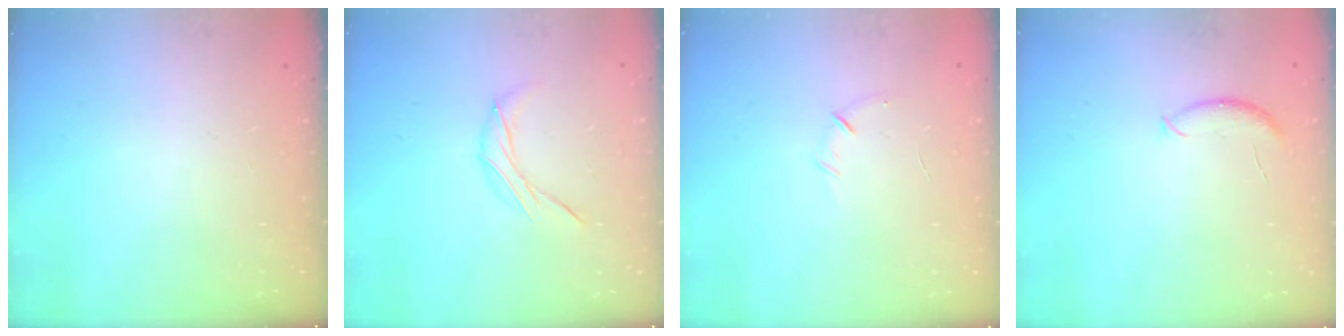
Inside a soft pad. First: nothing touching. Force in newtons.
{"total": 6.4, "press": 6.4, "slide": 0.3}
{"total": 5.6, "press": 5.3, "slide": 1.6}
{"total": 8.7, "press": 8.6, "slide": 1.2}